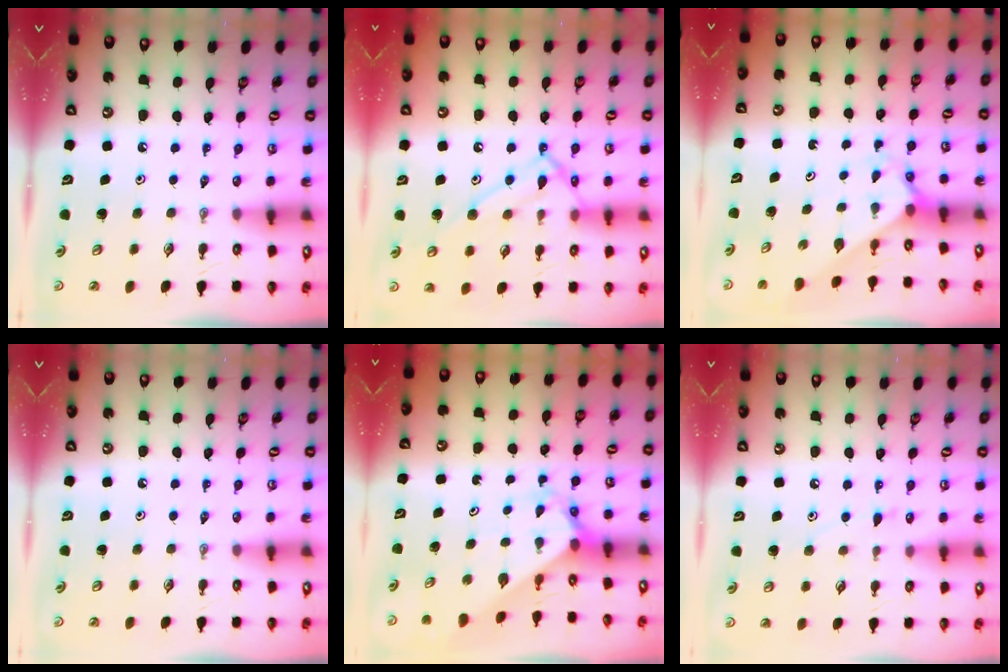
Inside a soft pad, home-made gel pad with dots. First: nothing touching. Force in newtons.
{"total": 12.5, "press": 12.4, "slide": 1.0}
{"total": 2.3, "press": 2.3, "slide": 0.1}
{"total": 0.0}
{"total": 2.4, "press": 2.4, "slide": 0.3}
{"total": 6.9, "press": 6.9, "slide": 0.5}